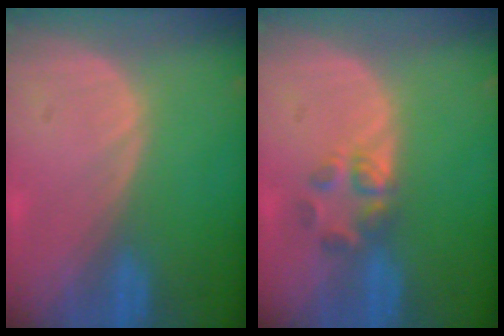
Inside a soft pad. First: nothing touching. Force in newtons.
{"total": 3.5, "press": 3.4, "slide": 0.8}